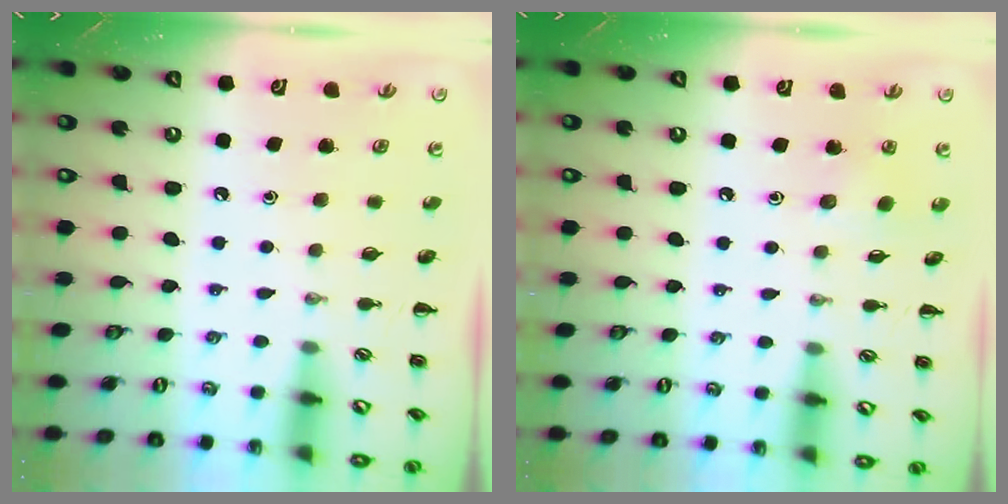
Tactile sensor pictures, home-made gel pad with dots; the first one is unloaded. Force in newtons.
{"total": 2.6, "press": 2.5, "slide": 0.9}